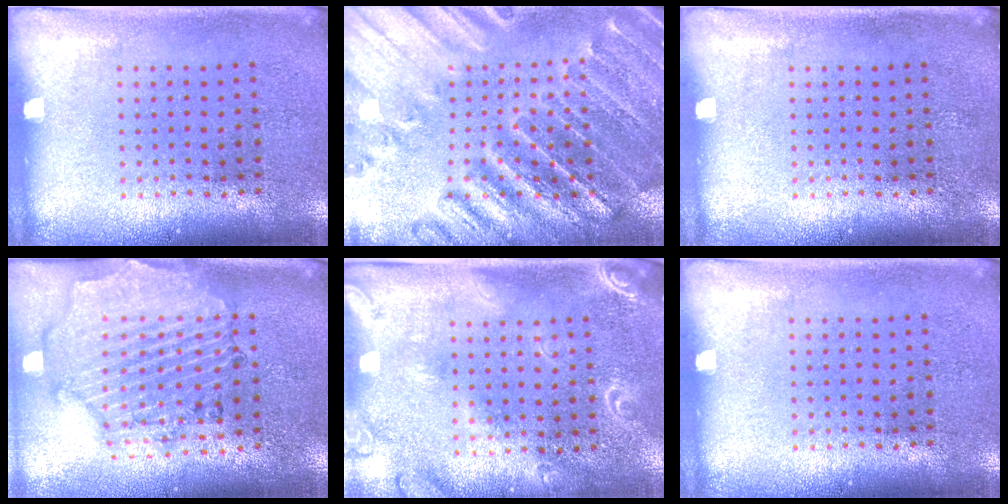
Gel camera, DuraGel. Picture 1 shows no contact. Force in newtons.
{"total": 2.7, "press": 2.7, "slide": 0.4}
{"total": 0.0}
{"total": 1.7, "press": 1.6, "slide": 0.3}
{"total": 2.1, "press": 1.9, "slide": 1.0}
{"total": 0.0}